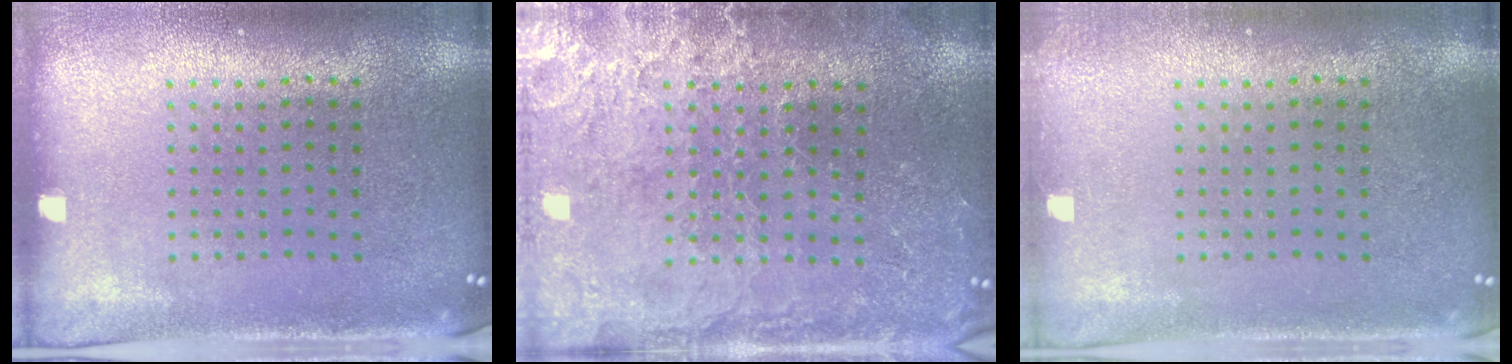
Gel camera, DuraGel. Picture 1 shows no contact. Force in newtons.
{"total": 3.3, "press": 3.1, "slide": 0.9}
{"total": 0.6, "press": 0.6, "slide": 0.1}